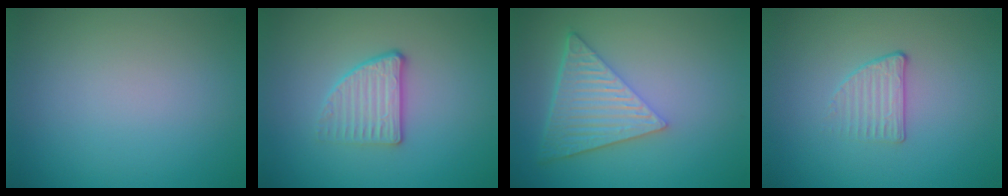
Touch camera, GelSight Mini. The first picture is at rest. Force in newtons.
{"total": 2.9, "press": 2.5, "slide": 1.4}
{"total": 6.5, "press": 4.6, "slide": 4.6}
{"total": 1.6, "press": 1.1, "slide": 1.1}